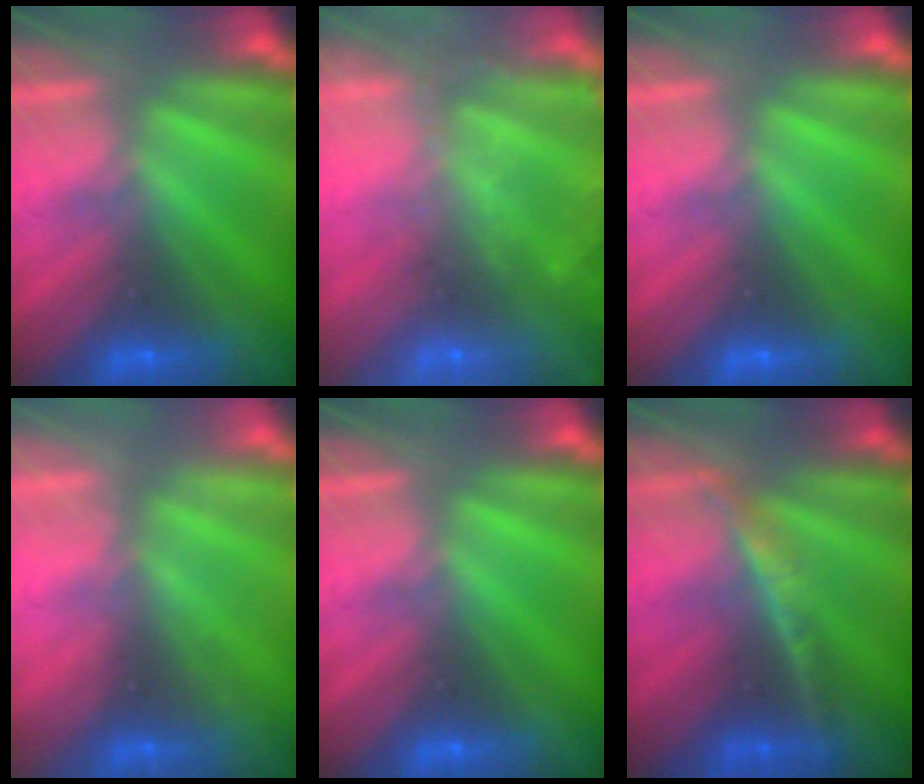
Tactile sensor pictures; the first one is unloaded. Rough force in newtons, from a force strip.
{"total": 5.8}
{"total": 0.0}
{"total": 2.1}
{"total": 0.0}
{"total": 2.4}